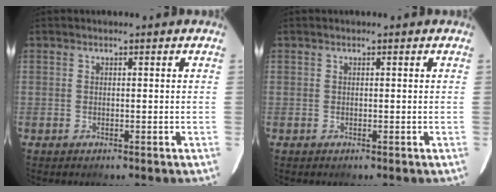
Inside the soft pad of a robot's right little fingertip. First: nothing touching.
{"total": 0.0}